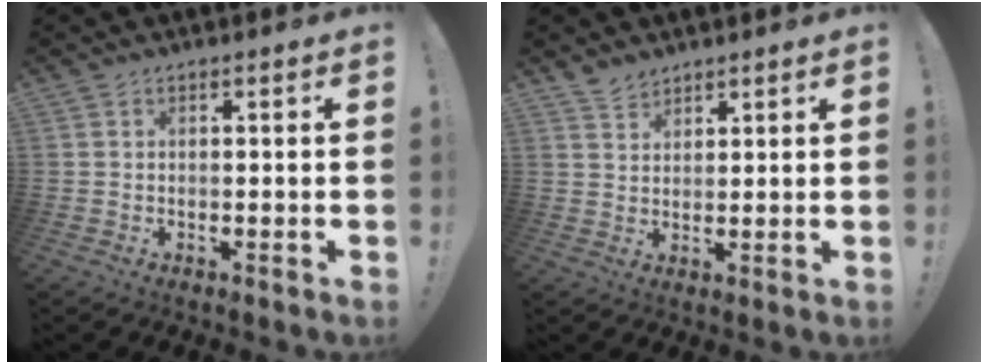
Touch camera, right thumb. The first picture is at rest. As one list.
[{"total": 3.8, "force": [3.3, 1.9, 0.3], "torque": [-0.008, -0.019, 0.064]}]